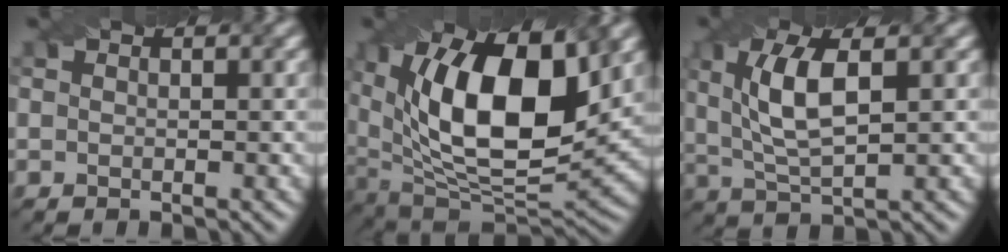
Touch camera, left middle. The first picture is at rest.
{"total": 14.9, "force": [4.0, 7.4, 12.3], "torque": [-0.201, 0.010, 0.070]}
{"total": 5.8, "force": [1.0, 2.0, 5.4], "torque": [-0.107, 0.008, 0.033]}